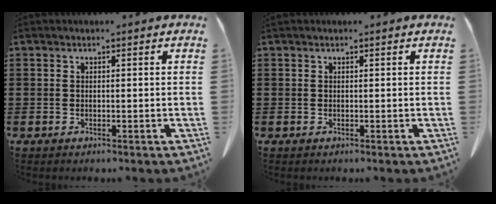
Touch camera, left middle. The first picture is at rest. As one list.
[{"total": 0.0}]